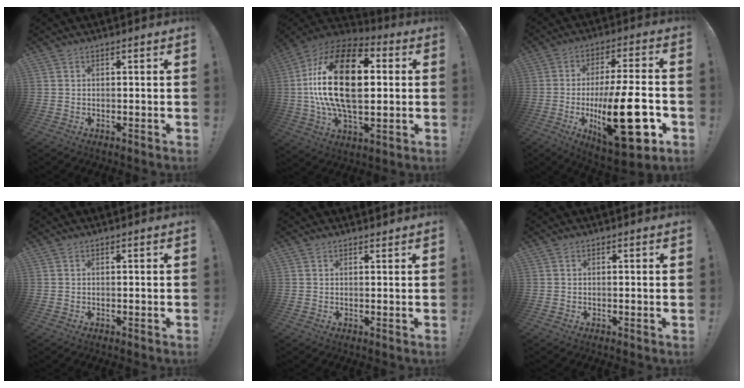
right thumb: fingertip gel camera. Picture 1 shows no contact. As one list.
[{"total": 28.2, "force": [1.9, 15.1, 23.7], "torque": [-0.442, -0.001, 0.022]}, {"total": 26.2, "force": [-6.1, 8.4, 24.1], "torque": [-0.388, 0.015, -0.091]}, {"total": 0.0}, {"total": 0.9, "force": [0.9, 0.3, 0.0], "torque": [0.017, -0.008, 0.014]}, {"total": 0.6, "force": [0.1, -0.3, 0.5], "torque": [-0.001, -0.004, 0.000]}]